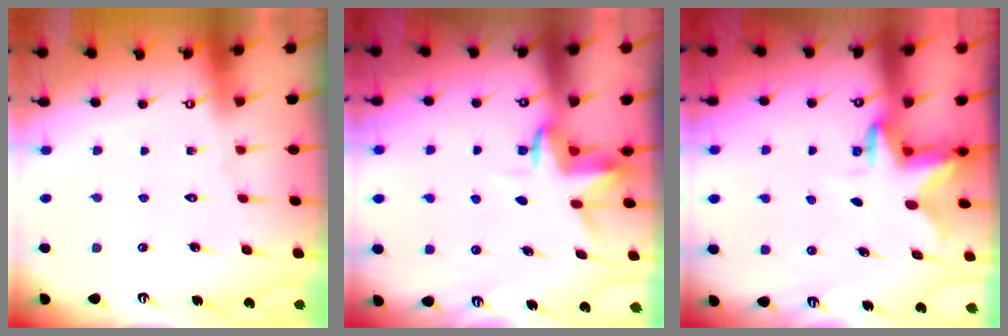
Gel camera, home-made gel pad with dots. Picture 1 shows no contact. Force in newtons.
{"total": 3.6, "press": 3.6, "slide": 0.2}
{"total": 2.6, "press": 2.5, "slide": 0.5}